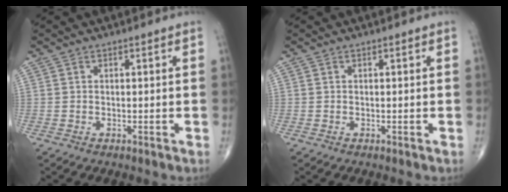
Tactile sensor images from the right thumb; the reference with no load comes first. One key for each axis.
{"total": 0.0}